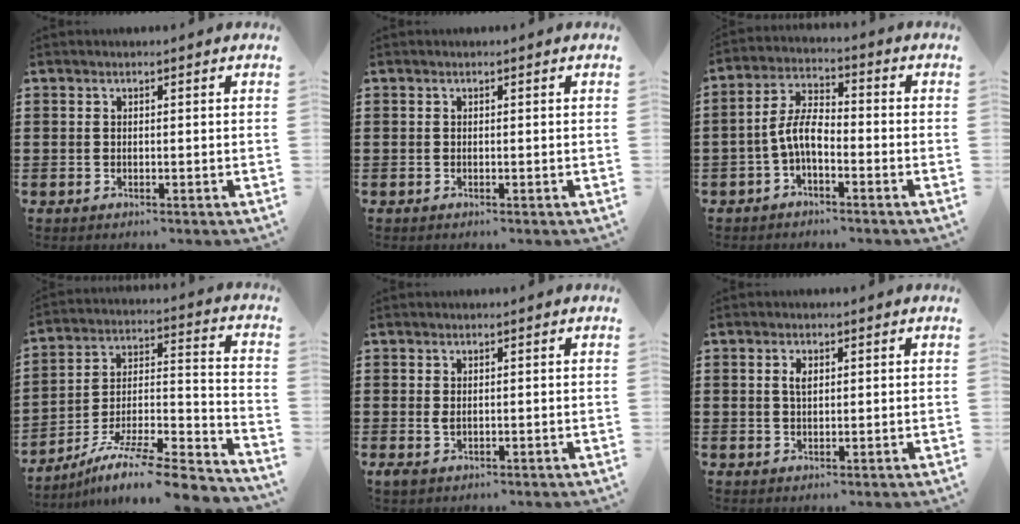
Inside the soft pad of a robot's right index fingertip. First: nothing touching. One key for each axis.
{"total": 0.0}
{"total": 6.0, "fx": -2.1, "fy": 2.5, "fz": 5.1, "tx": -0.126, "ty": 0.001, "tz": -0.049}
{"total": 10.1, "fx": -8.1, "fy": 1.2, "fz": 5.9, "tx": -0.094, "ty": 0.010, "tz": -0.159}
{"total": 1.0, "fx": 0.1, "fy": 0.5, "fz": 0.9, "tx": -0.019, "ty": 0.001, "tz": 0.002}
{"total": 1.9, "fx": 0.6, "fy": 1.0, "fz": 1.6, "tx": -0.034, "ty": 0.006, "tz": 0.009}